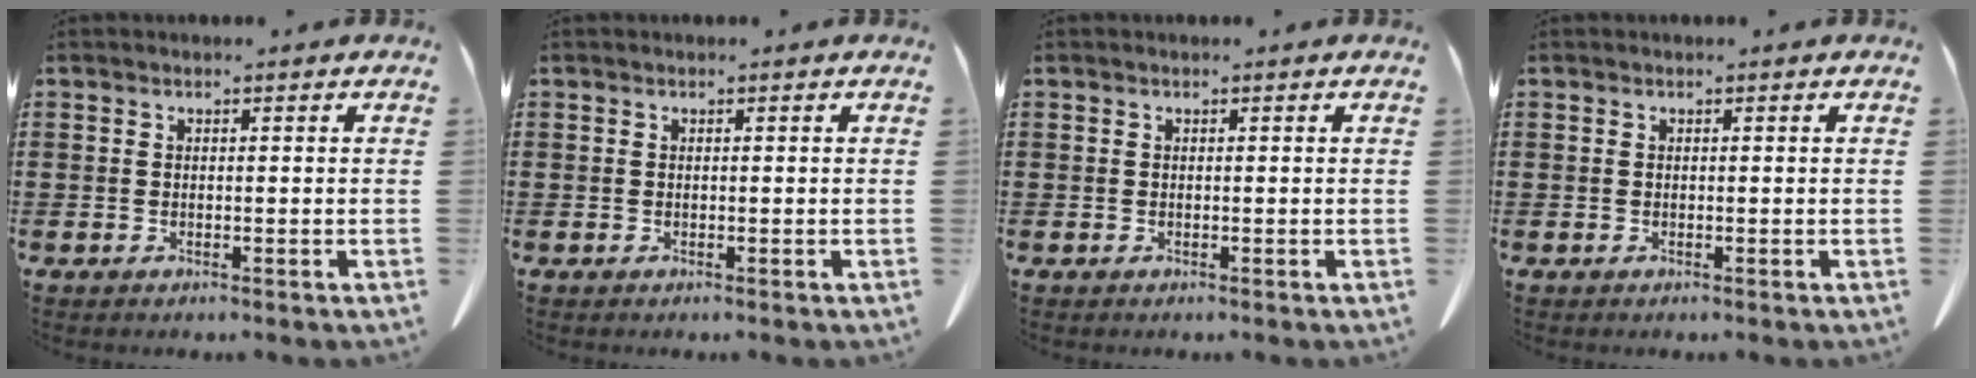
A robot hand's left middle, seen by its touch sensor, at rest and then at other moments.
{"total": 0.0}
{"total": 0.0}
{"total": 0.0}